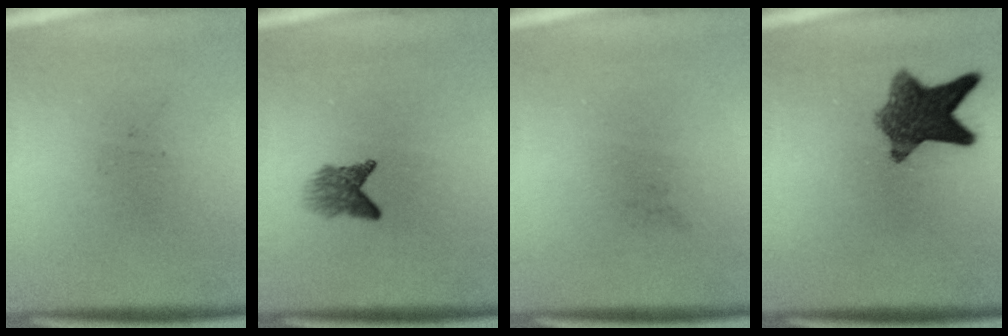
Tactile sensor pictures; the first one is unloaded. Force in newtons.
{"total": 2.8}
{"total": 0.0}
{"total": 8.8}